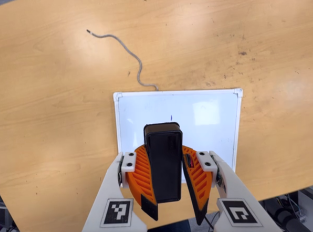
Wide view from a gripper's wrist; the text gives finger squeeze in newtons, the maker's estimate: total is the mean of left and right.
{"total": 10.5, "left": 10.4, "right": 10.6}